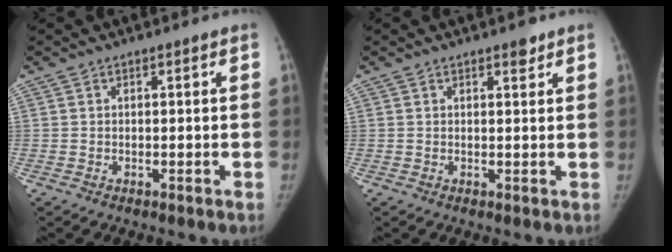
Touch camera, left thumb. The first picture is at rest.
{"total": 1.7, "force": [1.3, 0.7, 1.0], "torque": [-0.006, -0.007, 0.016]}